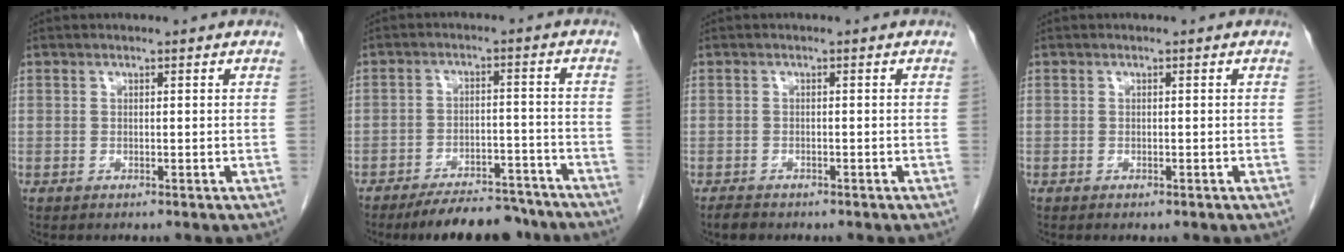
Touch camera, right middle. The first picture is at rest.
{"total": 11.0, "force": [-9.7, 3.4, 4.0], "torque": [-0.042, 0.011, -0.140]}
{"total": 1.8, "force": [-1.5, 0.7, 0.6], "torque": [-0.019, -0.003, -0.021]}
{"total": 0.5, "force": [-0.4, 0.2, 0.3], "torque": [-0.010, -0.002, -0.003]}